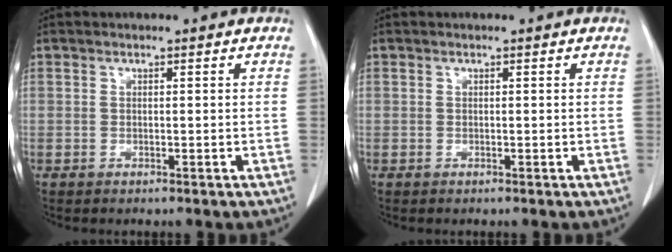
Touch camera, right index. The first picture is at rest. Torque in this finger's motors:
{"motor_torque": [-0.05, 0.03, 0.01, 0.00]}